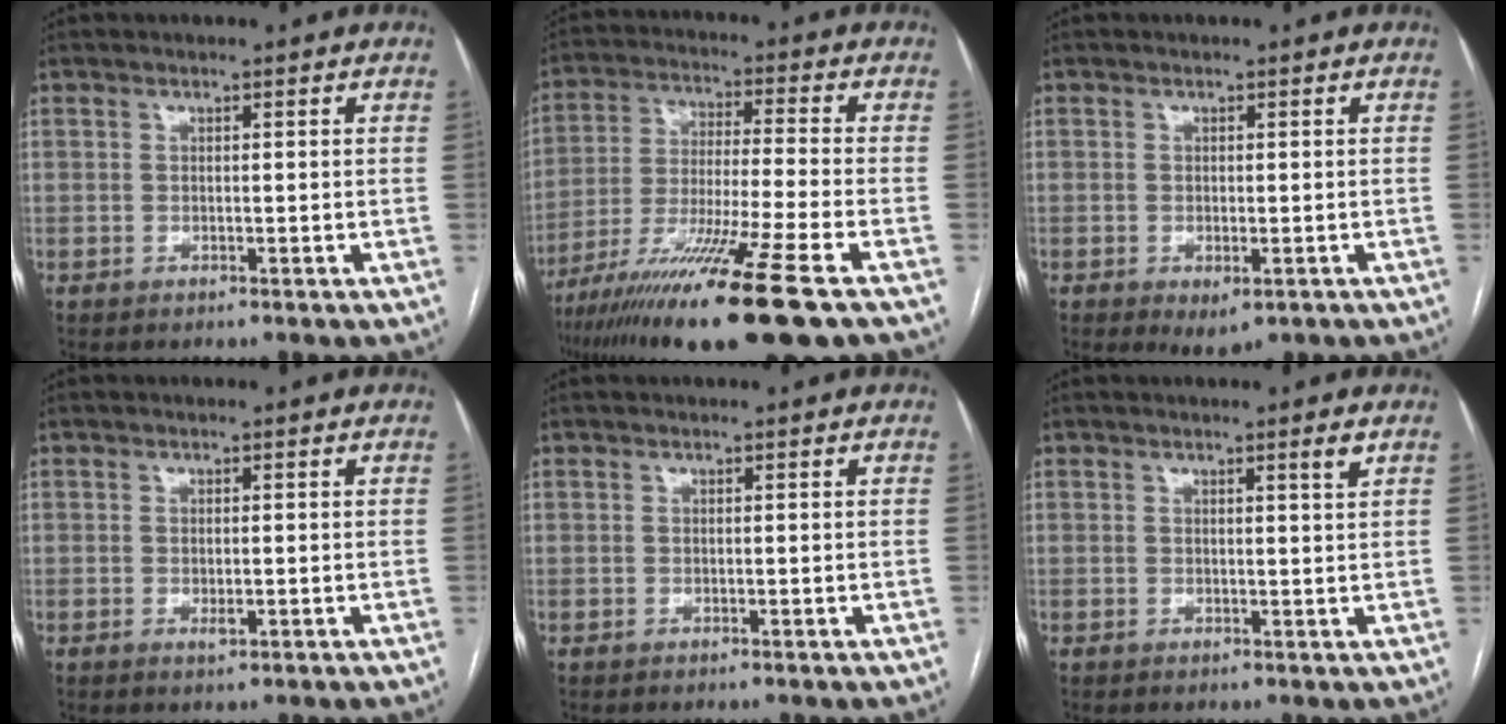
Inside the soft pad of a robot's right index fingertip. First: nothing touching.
{"total": 18.6, "force": [-12.1, -0.8, 14.1], "torque": [-0.242, -0.055, -0.209]}
{"total": 3.3, "force": [-1.6, 1.5, 2.5], "torque": [-0.034, -0.005, -0.012]}
{"total": 1.5, "force": [-0.3, 0.5, 1.3], "torque": [-0.023, -0.003, -0.002]}
{"total": 0.0}
{"total": 1.4, "force": [0.9, -0.4, 1.1], "torque": [-0.020, -0.007, 0.016]}